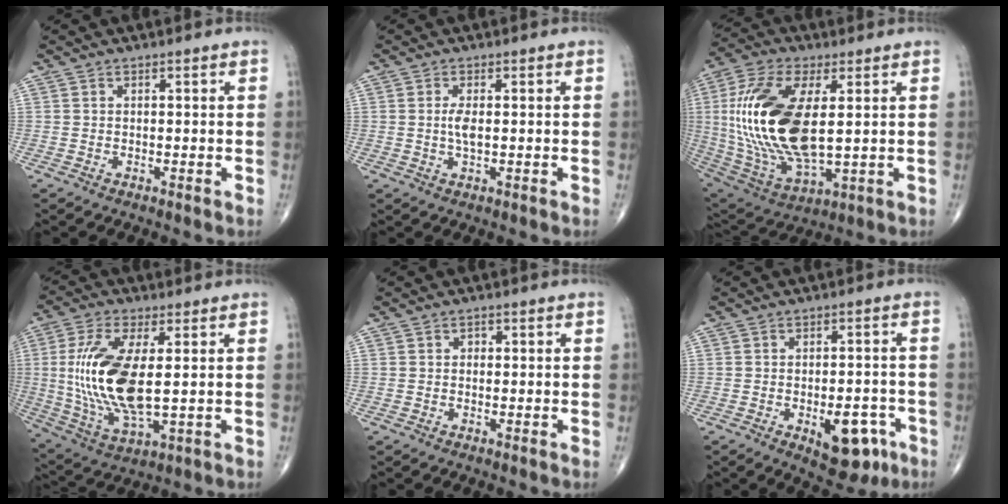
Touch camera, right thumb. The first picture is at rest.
{"total": 2.7, "force": [0.2, 0.9, 2.6], "torque": [-0.056, -0.004, 0.003]}
{"total": 23.6, "force": [2.5, 10.9, 20.8], "torque": [-0.436, -0.019, 0.054]}
{"total": 17.0, "force": [1.2, 6.7, 15.5], "torque": [-0.332, -0.016, 0.033]}
{"total": 0.9, "force": [0.1, 0.7, 0.4], "torque": [0.000, 0.002, -0.003]}
{"total": 10.0, "force": [-4.1, 5.0, 7.6], "torque": [-0.075, 0.018, -0.044]}